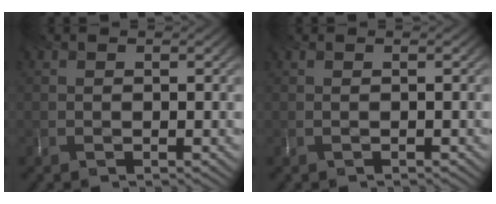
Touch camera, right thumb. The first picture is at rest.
{"total": 0.0}